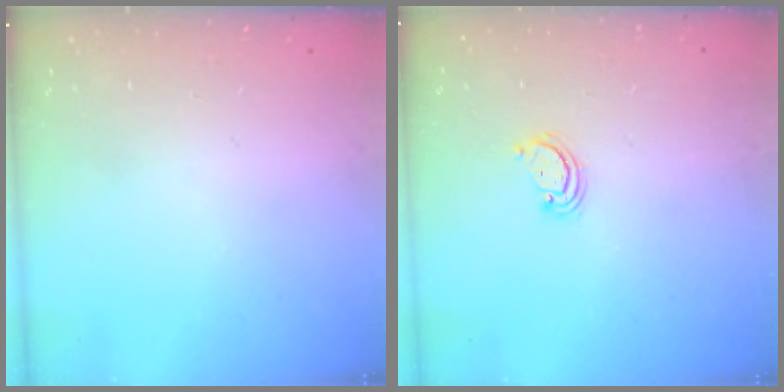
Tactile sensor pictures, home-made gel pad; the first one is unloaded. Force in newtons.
{"total": 2.5, "press": 2.4, "slide": 0.2}